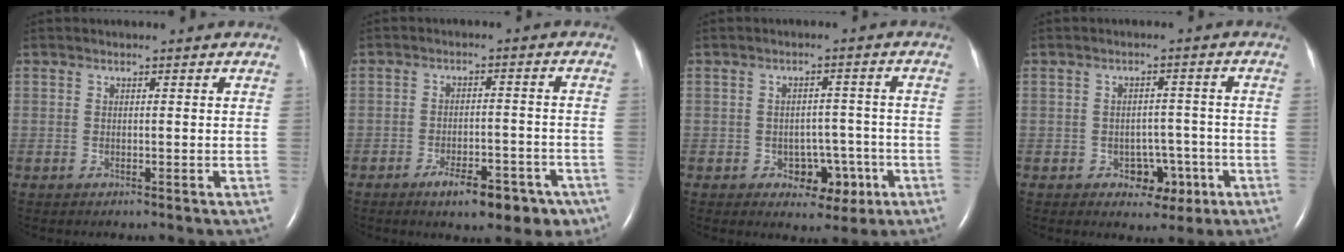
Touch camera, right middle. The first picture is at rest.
{"total": 8.9, "force": [-5.9, 3.5, 5.7], "torque": [-0.068, 0.005, -0.084]}
{"total": 5.6, "force": [-2.4, 3.9, 3.3], "torque": [-0.039, 0.018, -0.025]}
{"total": 4.8, "force": [-2.2, 3.5, 2.6], "torque": [-0.031, 0.016, -0.022]}